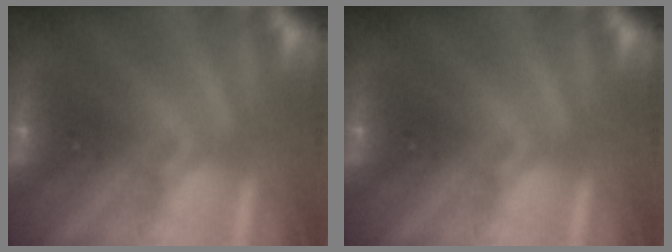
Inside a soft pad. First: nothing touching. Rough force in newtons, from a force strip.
{"total": 0.0}